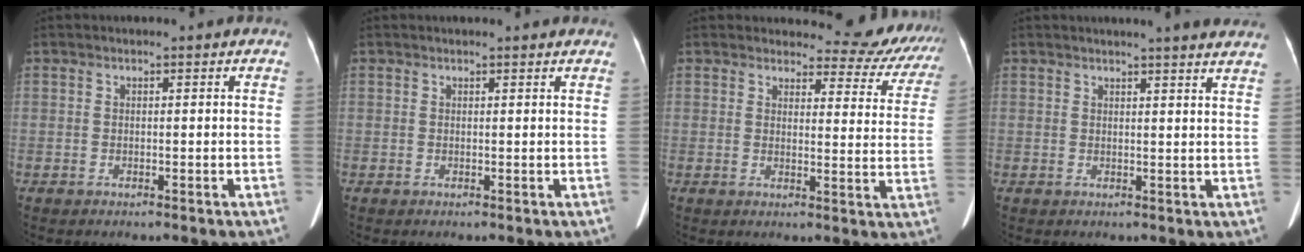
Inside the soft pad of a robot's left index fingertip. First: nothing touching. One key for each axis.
{"total": 3.5, "fx": 3.3, "fy": 0.2, "fz": 1.1, "tx": -0.013, "ty": 0.017, "tz": 0.032}
{"total": 12.0, "fx": 11.4, "fy": 3.4, "fz": 1.0, "tx": 0.024, "ty": -0.048, "tz": 0.103}
{"total": 10.7, "fx": 9.8, "fy": 0.1, "fz": 4.3, "tx": -0.048, "ty": -0.008, "tz": 0.094}